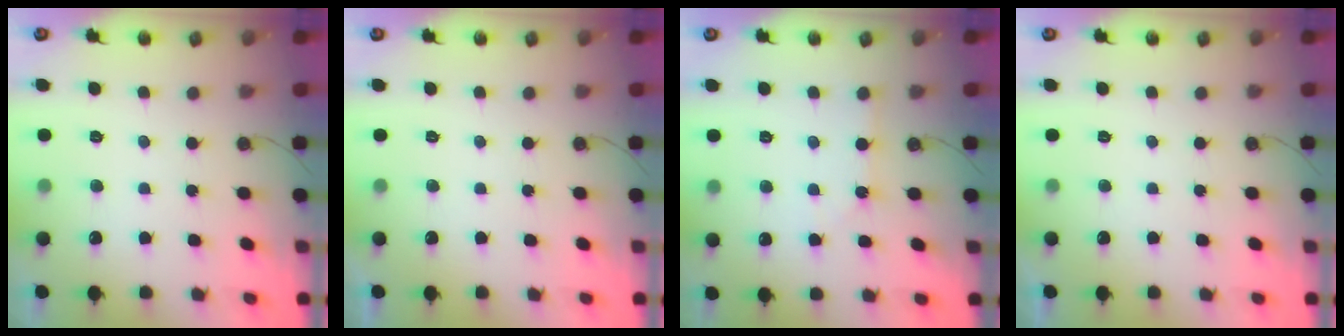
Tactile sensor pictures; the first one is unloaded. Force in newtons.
{"total": 0.0}
{"total": 1.2, "press": 1.2, "slide": 0.2}
{"total": 0.0}